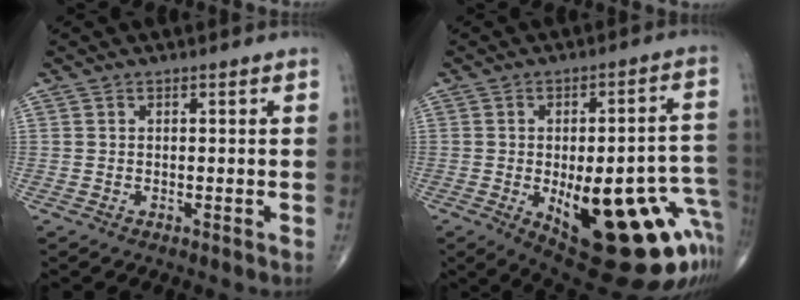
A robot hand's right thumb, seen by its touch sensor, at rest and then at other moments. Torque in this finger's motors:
{"motor_torque": [2.59, 2.42, 2.02, -0.51, 0.52]}